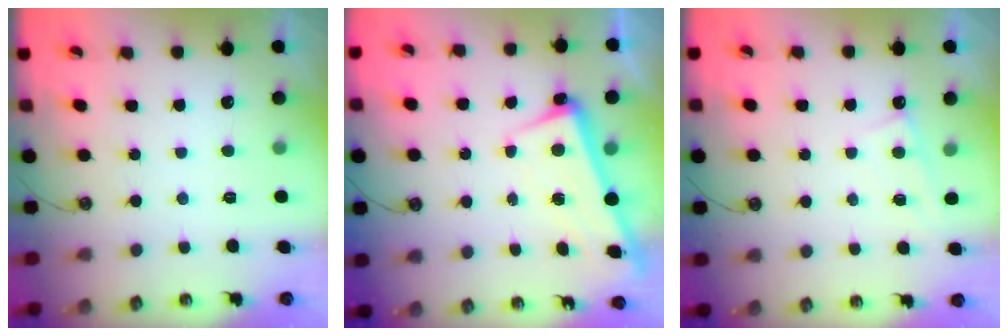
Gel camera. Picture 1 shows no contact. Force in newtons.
{"total": 2.3, "press": 2.2, "slide": 0.9}
{"total": 2.2, "press": 2.2, "slide": 0.2}